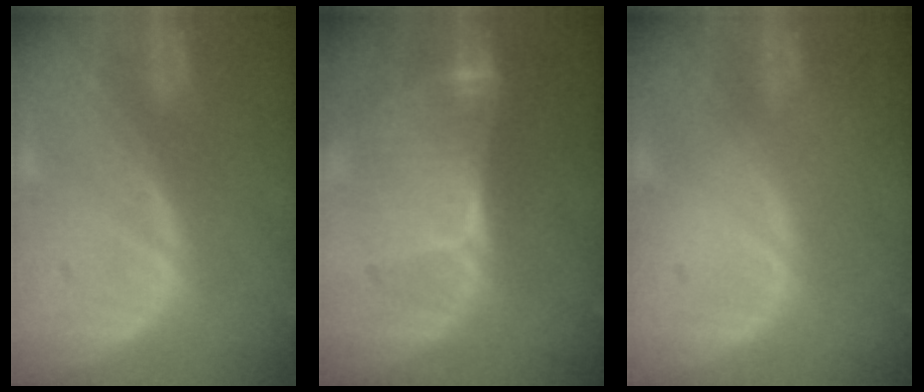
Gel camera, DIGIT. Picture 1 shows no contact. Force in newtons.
{"total": 7.3, "press": 7.3, "slide": 1.0}
{"total": 0.0}